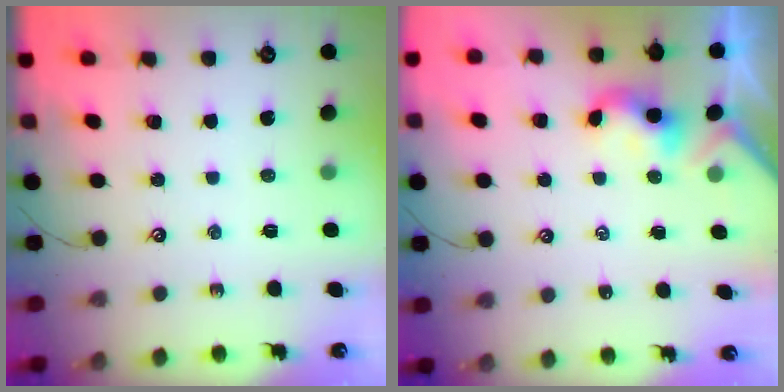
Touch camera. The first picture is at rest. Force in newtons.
{"total": 2.4, "press": 2.4, "slide": 0.2}